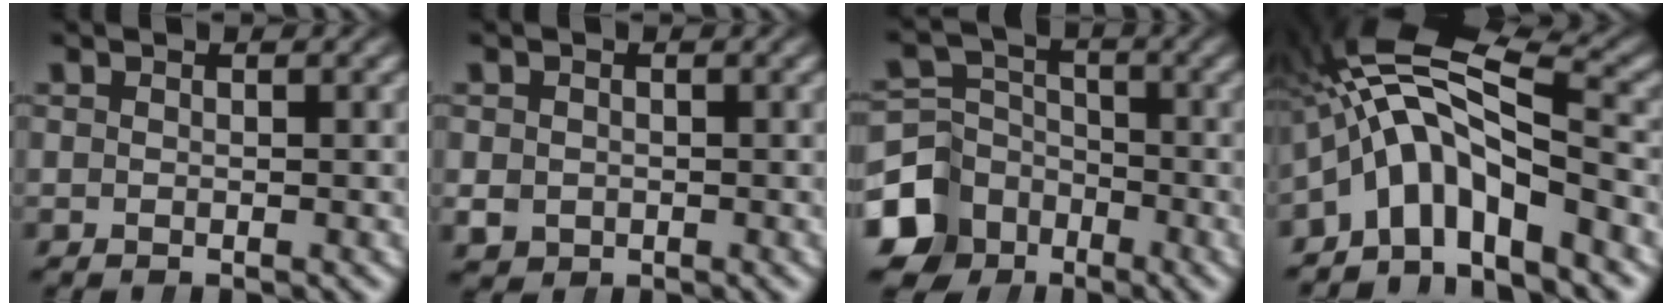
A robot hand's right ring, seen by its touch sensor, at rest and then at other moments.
{"total": 2.1, "force": [-0.5, 1.9, 0.7], "torque": [-0.019, -0.018, 0.005]}
{"total": 9.1, "force": [-3.8, 7.6, 3.3], "torque": [-0.042, -0.039, -0.057]}
{"total": 12.5, "force": [1.1, 9.1, 8.5], "torque": [-0.185, -0.015, 0.007]}